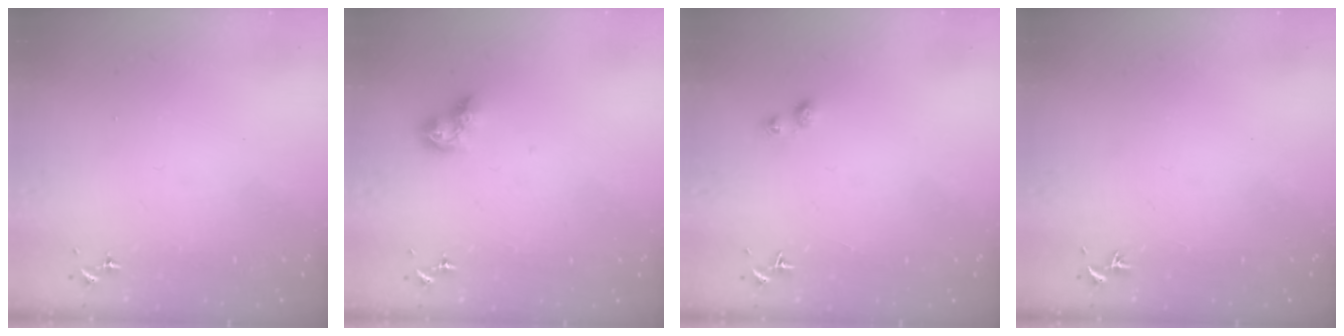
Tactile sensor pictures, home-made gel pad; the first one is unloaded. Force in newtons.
{"total": 8.0, "press": 7.9, "slide": 0.8}
{"total": 2.9, "press": 2.9, "slide": 0.5}
{"total": 0.0}